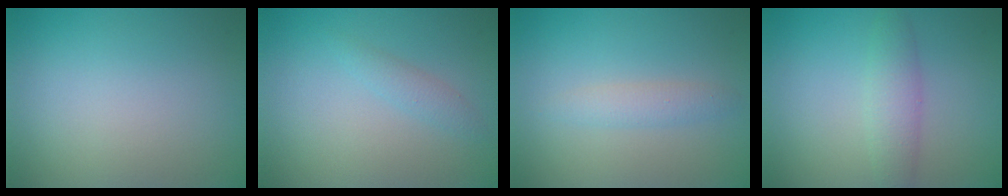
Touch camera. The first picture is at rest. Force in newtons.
{"total": 1.3, "press": 1.3, "slide": 0.0}
{"total": 1.6, "press": 1.6, "slide": 0.0}
{"total": 2.7, "press": 2.7, "slide": 0.1}